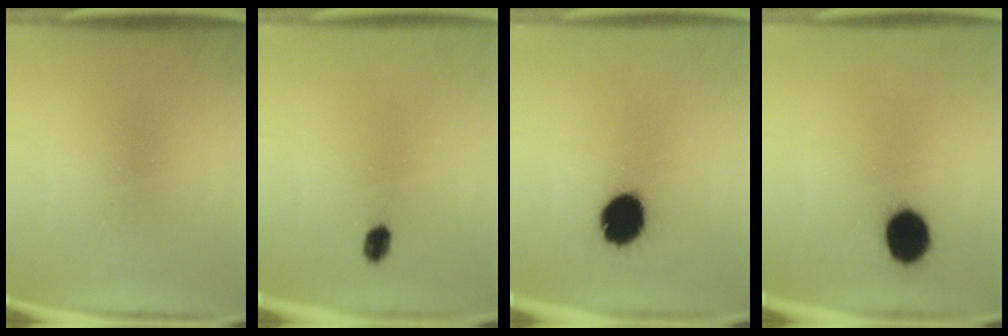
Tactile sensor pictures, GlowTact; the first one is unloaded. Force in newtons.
{"total": 2.4}
{"total": 12.2}
{"total": 10.1}